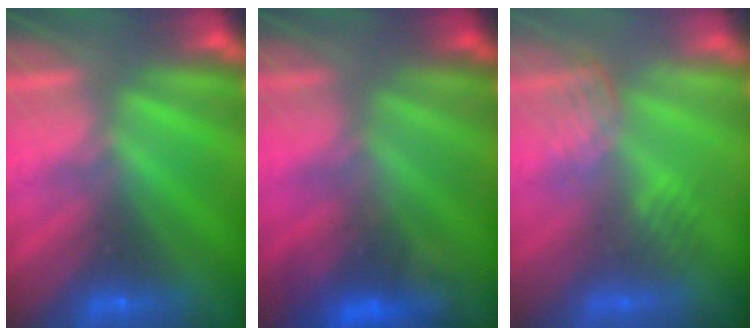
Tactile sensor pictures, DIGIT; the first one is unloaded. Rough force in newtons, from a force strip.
{"total": 4.9}
{"total": 2.7}